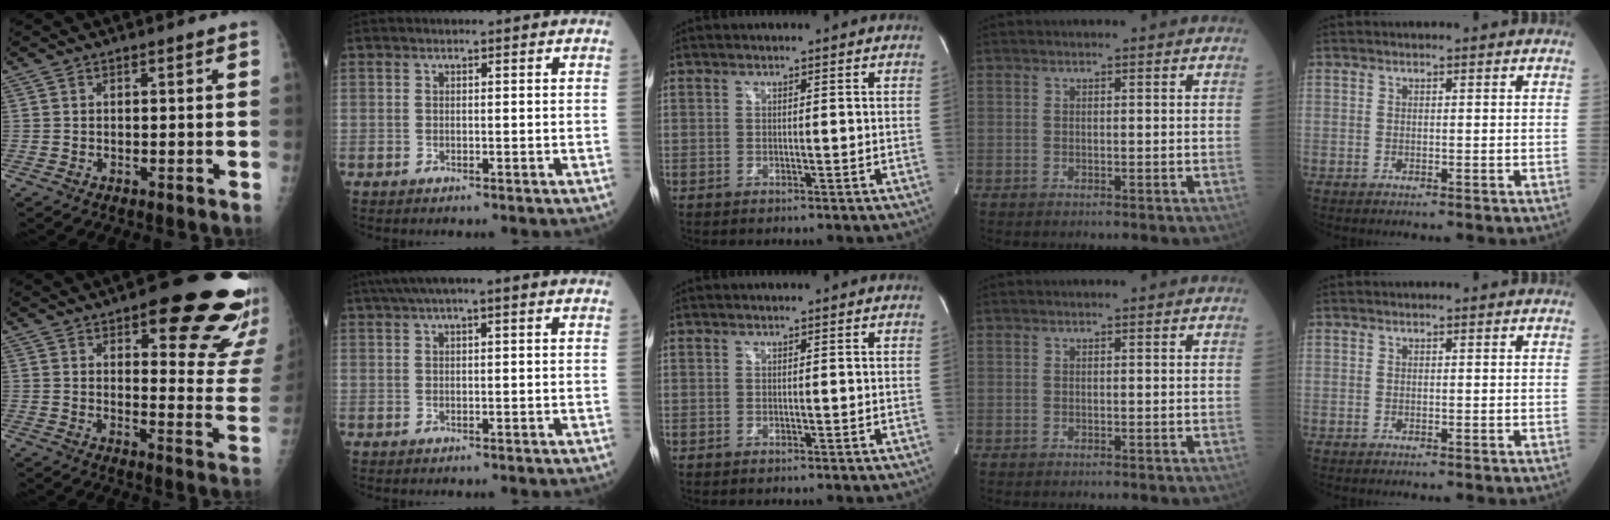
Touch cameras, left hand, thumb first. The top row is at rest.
{"thumb": {"total": 22.6, "force": [13.7, 7.2, 16.4], "torque": [-0.156, -0.070, 0.165]}, "index": {"total": 6.6, "force": [3.8, 0.9, 5.4], "torque": [-0.094, 0.039, 0.058]}}